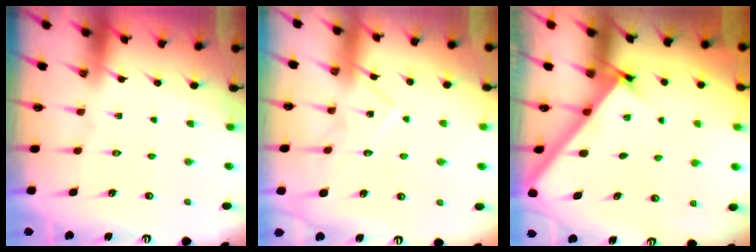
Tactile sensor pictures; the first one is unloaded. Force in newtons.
{"total": 10.4, "press": 10.4, "slide": 0.7}
{"total": 2.7, "press": 2.6, "slide": 0.3}